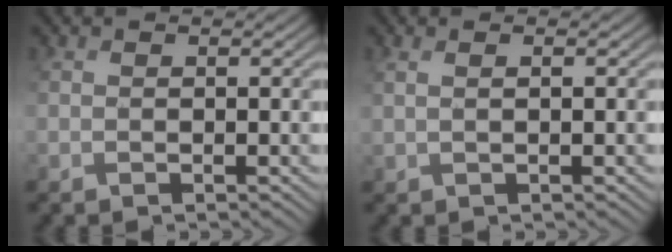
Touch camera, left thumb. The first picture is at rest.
{"total": 0.8, "force": [0.5, -0.2, 0.6], "torque": [-0.015, 0.004, 0.012]}